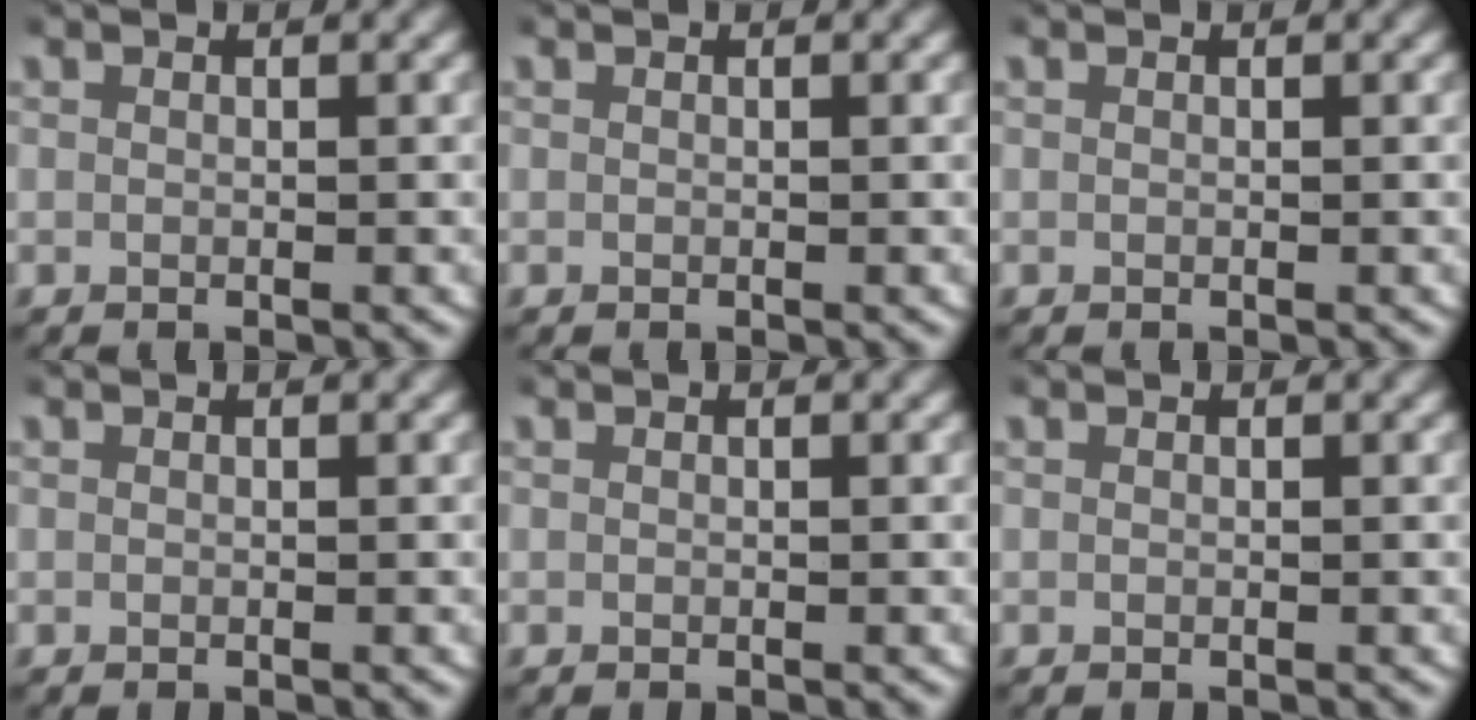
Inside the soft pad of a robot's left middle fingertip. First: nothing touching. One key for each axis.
{"total": 0.0}
{"total": 0.0}
{"total": 0.0}
{"total": 0.0}
{"total": 0.0}